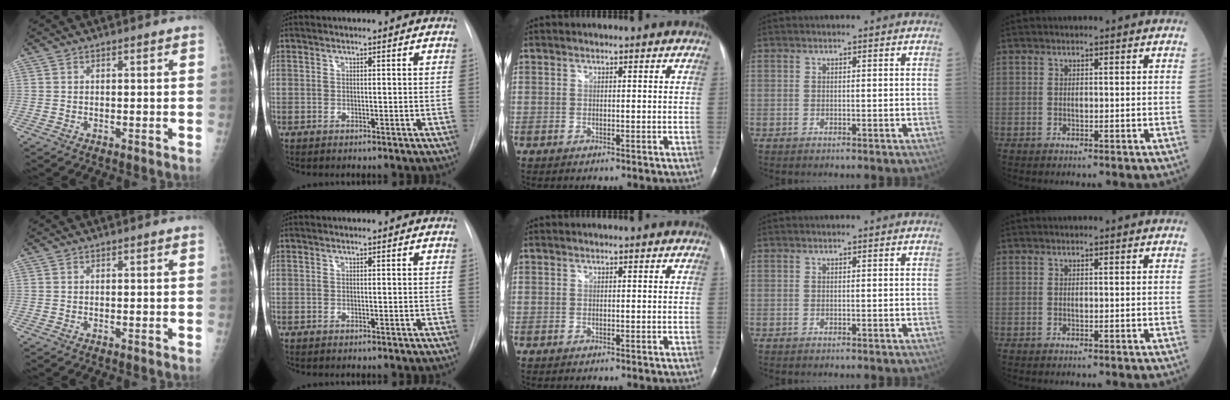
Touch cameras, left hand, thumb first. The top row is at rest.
{}